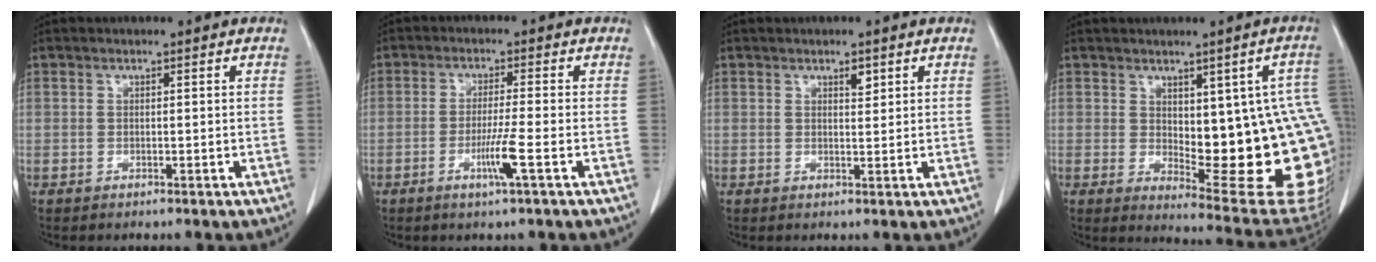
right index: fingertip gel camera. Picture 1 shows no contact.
{"total": 4.8, "force": [-1.9, -0.7, 4.4], "torque": [-0.084, -0.011, -0.038]}
{"total": 1.5, "force": [0.9, 0.6, 1.1], "torque": [-0.016, -0.004, 0.014]}
{"total": 19.6, "force": [-0.3, 5.9, 18.7], "torque": [-0.163, 0.006, 0.018]}